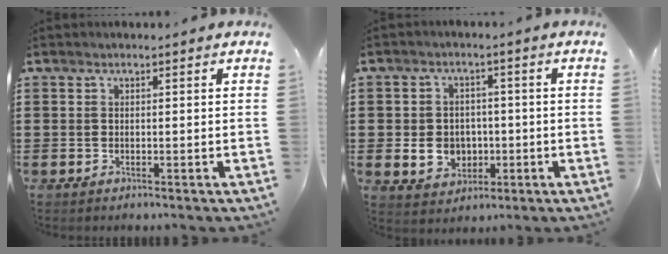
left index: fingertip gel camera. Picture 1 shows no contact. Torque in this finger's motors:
{"motor_torque": [0.96, -0.02, 0.23, 0.07]}